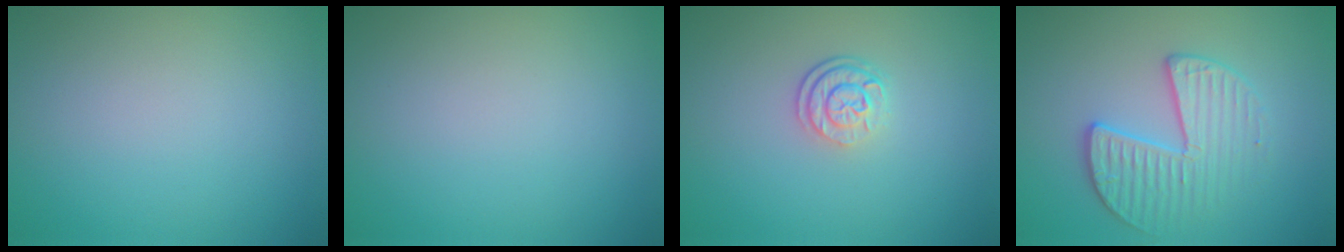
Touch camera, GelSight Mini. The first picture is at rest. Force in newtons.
{"total": 0.0}
{"total": 2.5, "press": 1.9, "slide": 1.6}
{"total": 3.4, "press": 3.2, "slide": 1.1}